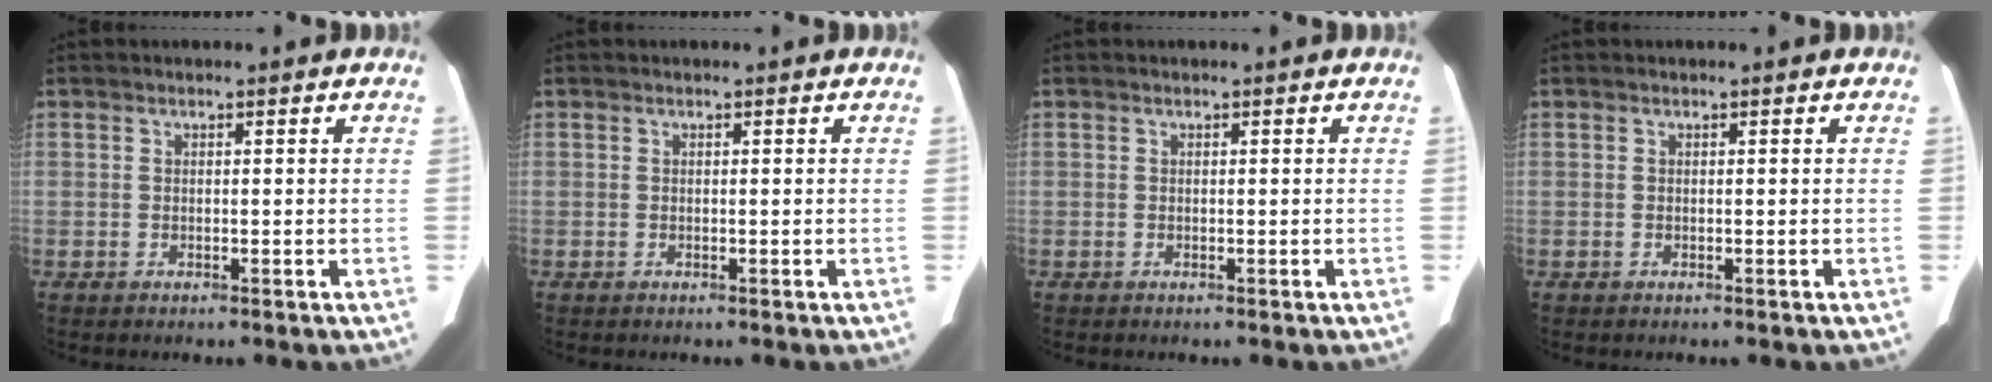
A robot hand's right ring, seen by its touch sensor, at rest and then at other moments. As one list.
[{"total": 0.0}, {"total": 0.0}, {"total": 0.0}]